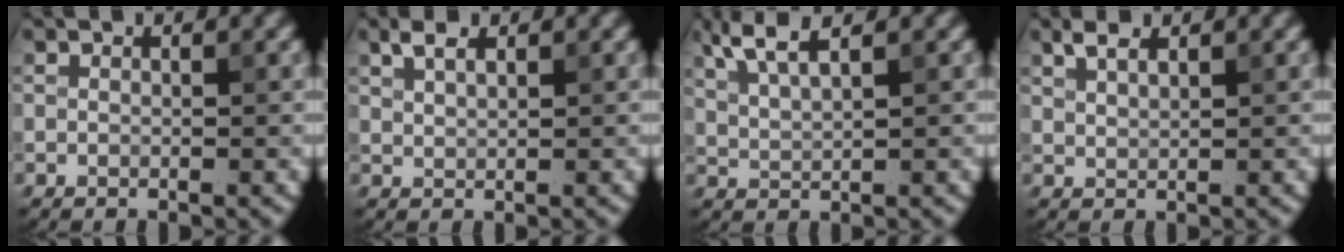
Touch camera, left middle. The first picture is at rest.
{"total": 1.8, "force": [1.3, 0.7, 1.1], "torque": [-0.022, 0.003, 0.026]}
{"total": 3.7, "force": [2.6, 0.9, 2.5], "torque": [-0.055, 0.011, 0.055]}
{"total": 1.7, "force": [1.3, 0.6, 0.9], "torque": [-0.021, 0.002, 0.028]}